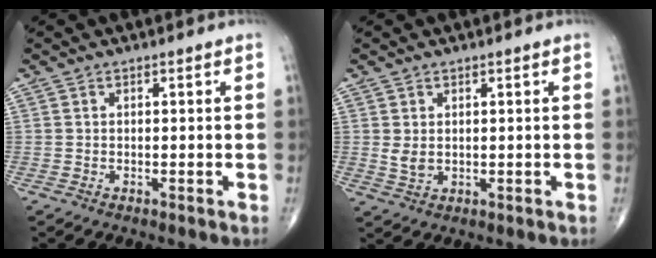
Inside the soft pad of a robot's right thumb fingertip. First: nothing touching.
{"total": 2.5, "force": [0.6, 1.7, 1.8], "torque": [-0.029, -0.007, 0.019]}